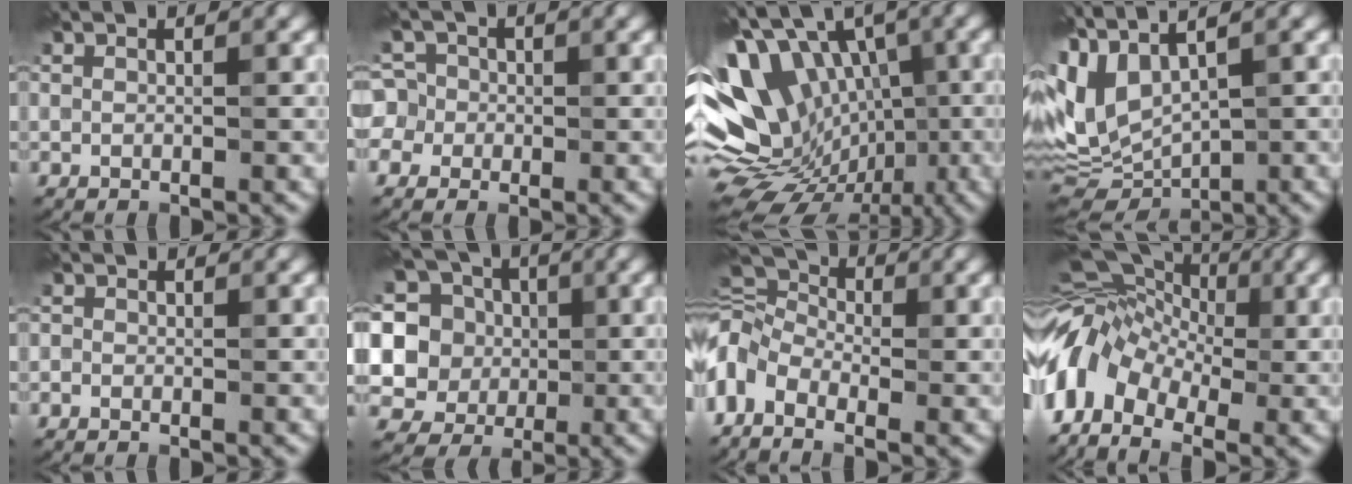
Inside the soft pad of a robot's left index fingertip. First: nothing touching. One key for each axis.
{"total": 4.6, "fx": -1.4, "fy": 4.4, "fz": 0.3, "tx": 0.005, "ty": 0.019, "tz": -0.054}
{"total": 16.3, "fx": -2.8, "fy": 12.3, "fz": 10.3, "tx": -0.166, "ty": 0.028, "tz": -0.047}
{"total": 8.7, "fx": 0.8, "fy": 3.9, "fz": 7.8, "tx": -0.197, "ty": -0.008, "tz": 0.048}
{"total": 0.7, "fx": -0.5, "fy": 0.2, "fz": -0.3, "tx": 0.007, "ty": -0.007, "tz": -0.008}
{"total": 10.7, "fx": 2.2, "fy": 9.7, "fz": 4.0, "tx": -0.122, "ty": 0.036, "tz": 0.013}
{"total": 7.4, "fx": -2.6, "fy": 4.7, "fz": 5.1, "tx": -0.111, "ty": 0.014, "tz": -0.053}
{"total": 6.5, "fx": -2.8, "fy": 4.7, "fz": 3.5, "tx": -0.065, "ty": 0.002, "tz": -0.073}